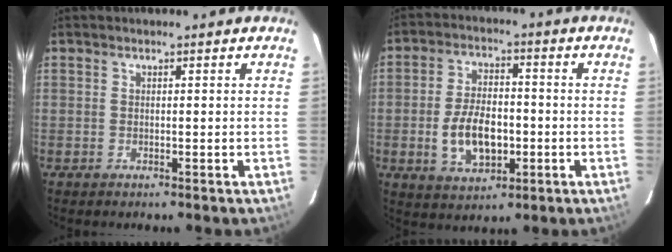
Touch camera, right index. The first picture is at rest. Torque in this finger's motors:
{"motor_torque": [0.92, -0.82, 0.58, 0.10]}